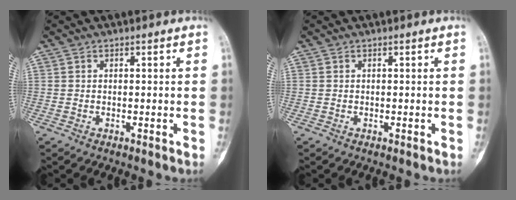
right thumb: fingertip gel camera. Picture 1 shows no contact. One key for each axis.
{"total": 0.0}